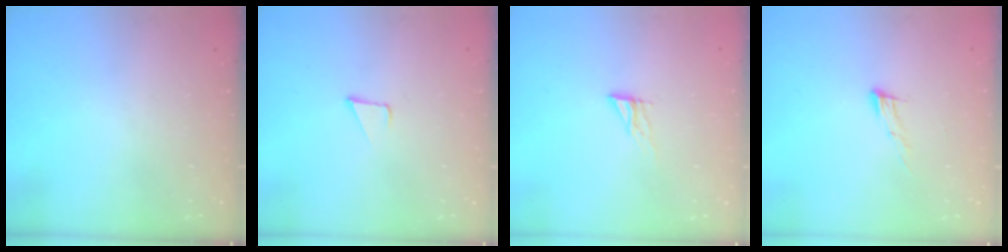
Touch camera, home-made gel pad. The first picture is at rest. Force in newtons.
{"total": 1.7, "press": 1.7, "slide": 0.1}
{"total": 6.3, "press": 6.3, "slide": 0.6}
{"total": 8.5, "press": 8.4, "slide": 1.5}